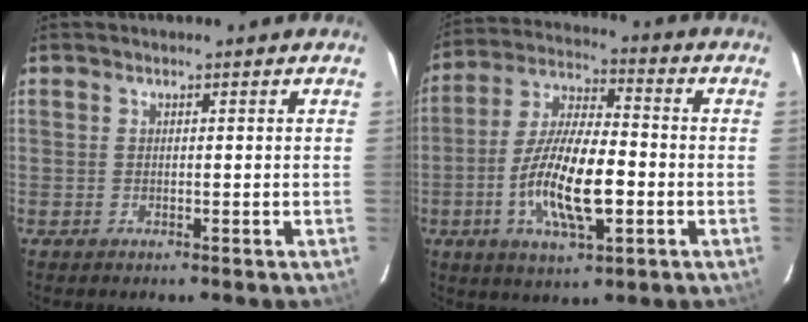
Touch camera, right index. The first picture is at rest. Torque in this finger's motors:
{"motor_torque": [1.36, -0.78, 1.06, 0.21]}